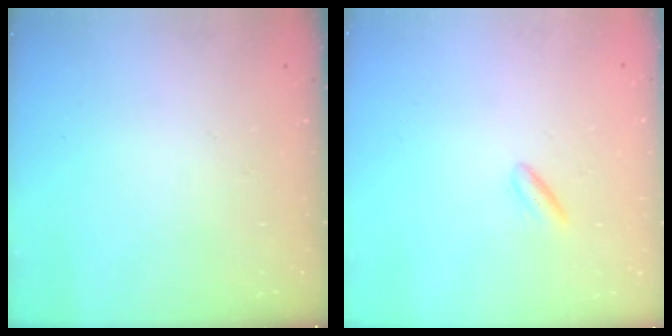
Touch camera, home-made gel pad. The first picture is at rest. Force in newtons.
{"total": 2.5, "press": 2.3, "slide": 1.0}